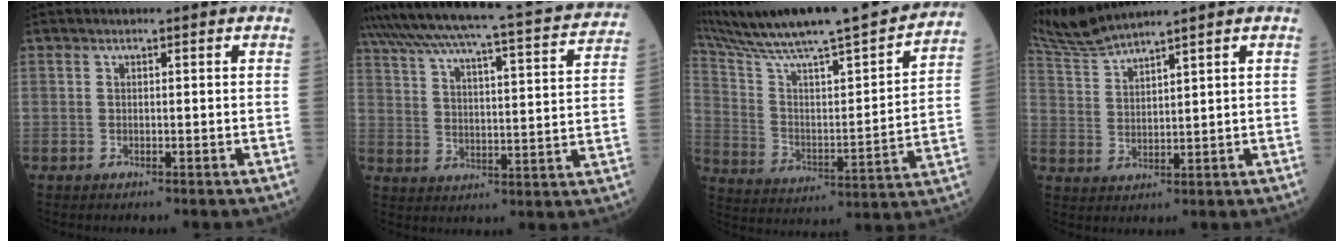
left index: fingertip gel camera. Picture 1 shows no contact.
{"total": 25.3, "force": [22.4, 1.7, 11.5], "torque": [-0.189, -0.015, 0.292]}
{"total": 28.6, "force": [24.7, 1.7, 14.2], "torque": [-0.242, -0.023, 0.360]}
{"total": 6.2, "force": [5.8, -1.5, 1.7], "torque": [-0.055, 0.002, 0.128]}